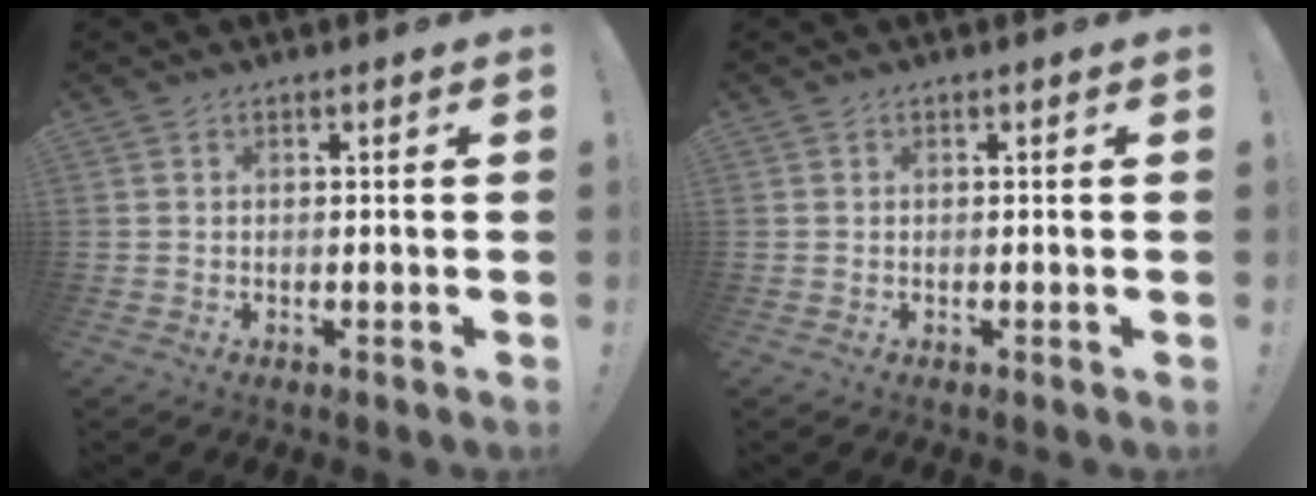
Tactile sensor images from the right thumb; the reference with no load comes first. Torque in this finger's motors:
{"motor_torque": [0.11, 0.09, 0.24, -0.15, -0.03]}